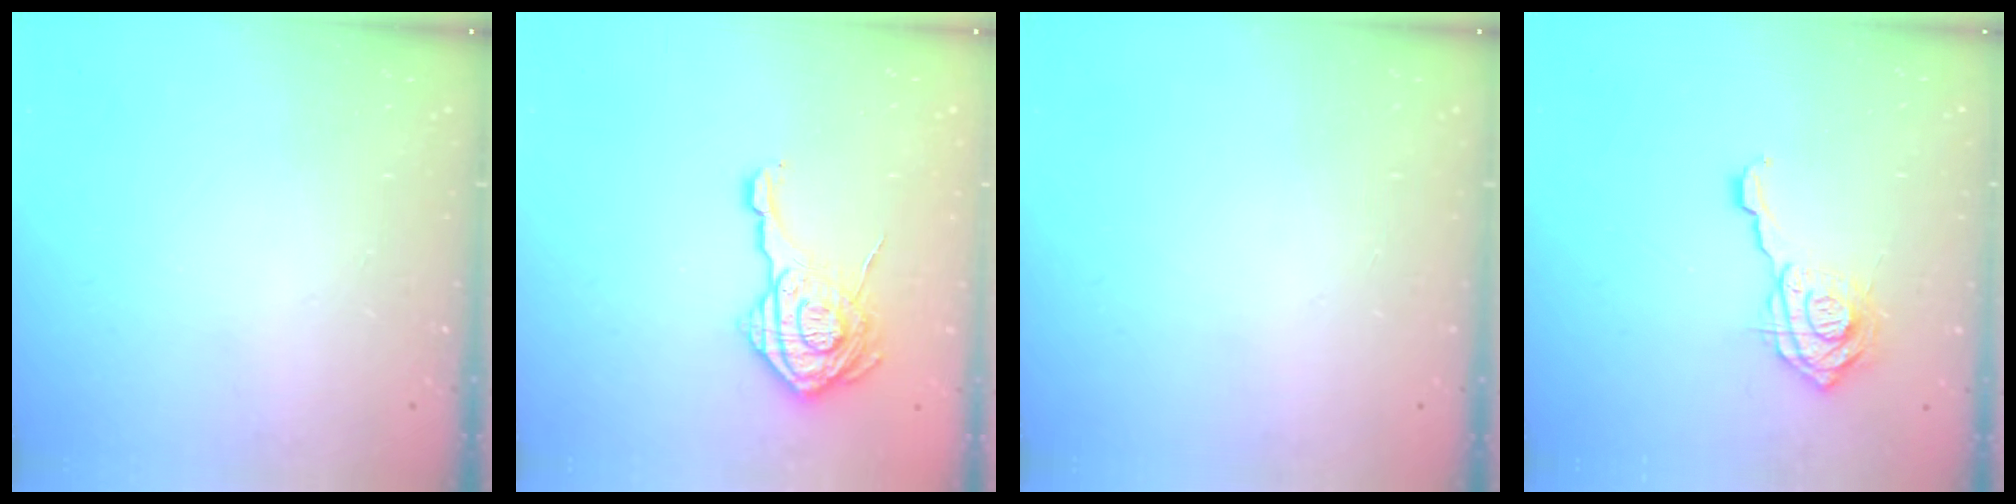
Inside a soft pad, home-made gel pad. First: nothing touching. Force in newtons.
{"total": 15.5, "press": 15.4, "slide": 1.2}
{"total": 0.0}
{"total": 13.5, "press": 13.4, "slide": 1.9}